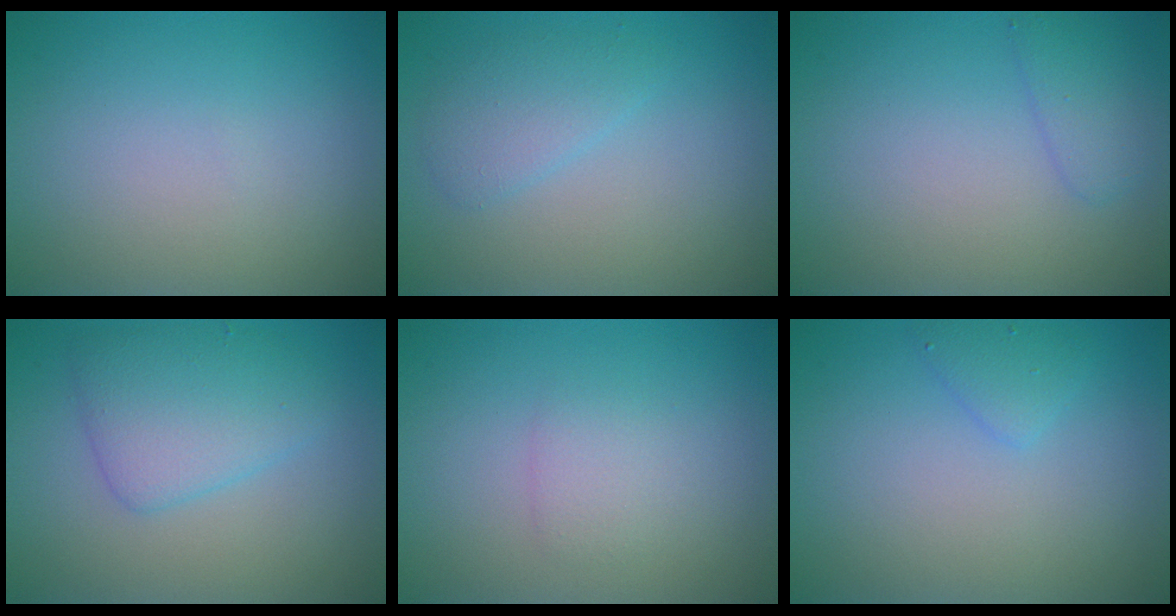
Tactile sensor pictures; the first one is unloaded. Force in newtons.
{"total": 2.2, "press": 2.2, "slide": 0.1}
{"total": 1.7, "press": 1.7, "slide": 0.1}
{"total": 4.0, "press": 4.0, "slide": 0.1}
{"total": 1.4, "press": 1.4, "slide": 0.0}
{"total": 1.4, "press": 1.4, "slide": 0.1}